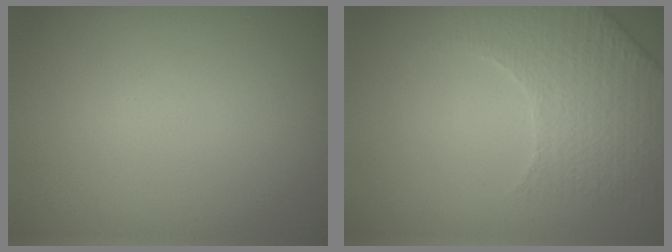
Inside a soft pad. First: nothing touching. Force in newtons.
{"total": 2.6, "press": 2.4, "slide": 1.0}